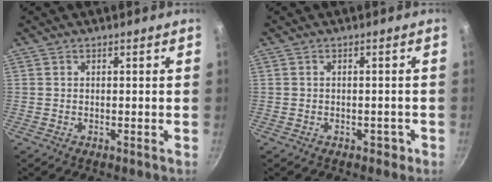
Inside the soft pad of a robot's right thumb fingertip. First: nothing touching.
{"total": 1.7, "force": [-0.9, 1.3, 0.7], "torque": [0.006, 0.017, -0.001]}